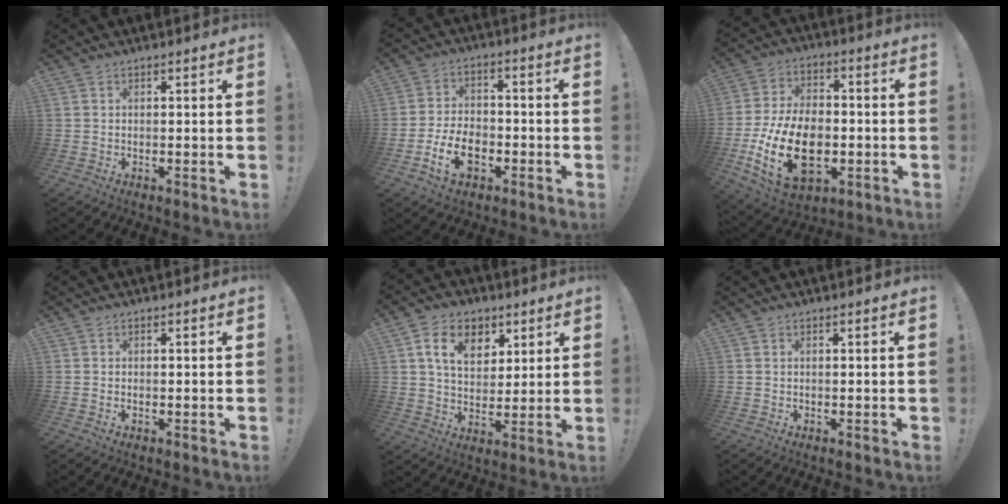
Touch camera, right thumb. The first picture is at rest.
{"total": 11.2, "force": [-5.0, 7.3, 6.9], "torque": [-0.121, 0.030, -0.084]}
{"total": 23.1, "force": [-5.9, 14.7, 16.8], "torque": [-0.313, 0.035, -0.083]}
{"total": 0.0}
{"total": 12.4, "force": [5.7, 8.8, 6.6], "torque": [-0.105, -0.013, 0.109]}
{"total": 0.0}